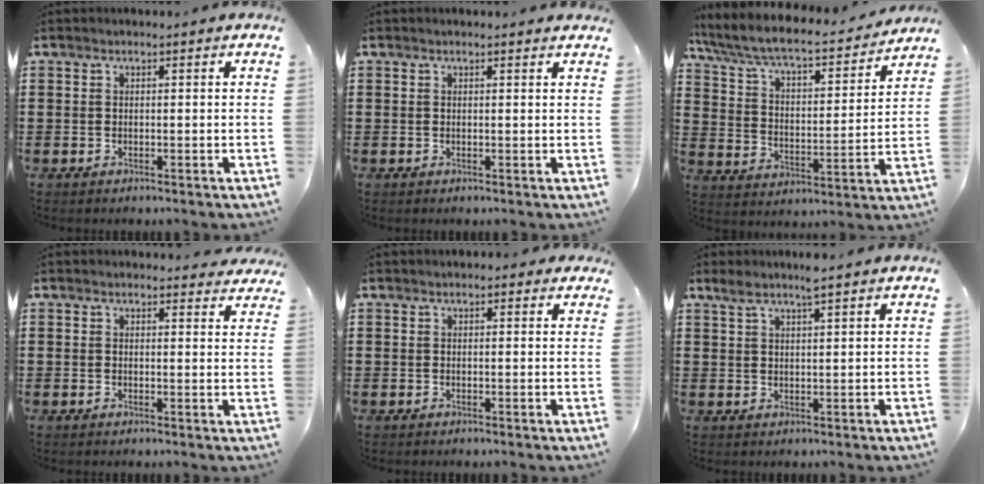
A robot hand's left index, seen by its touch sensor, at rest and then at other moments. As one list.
[{"total": 0.5, "force": [0.4, 0.0, 0.3], "torque": [-0.008, 0.000, 0.009]}, {"total": 6.6, "force": [6.0, 0.7, 2.7], "torque": [-0.081, -0.042, 0.094]}, {"total": 1.9, "force": [1.8, 0.4, 0.2], "torque": [-0.001, -0.003, 0.034]}, {"total": 0.8, "force": [0.5, 0.5, 0.5], "torque": [-0.011, 0.007, 0.007]}, {"total": 3.3, "force": [2.5, 0.2, 2.2], "torque": [-0.047, 0.003, 0.044]}]